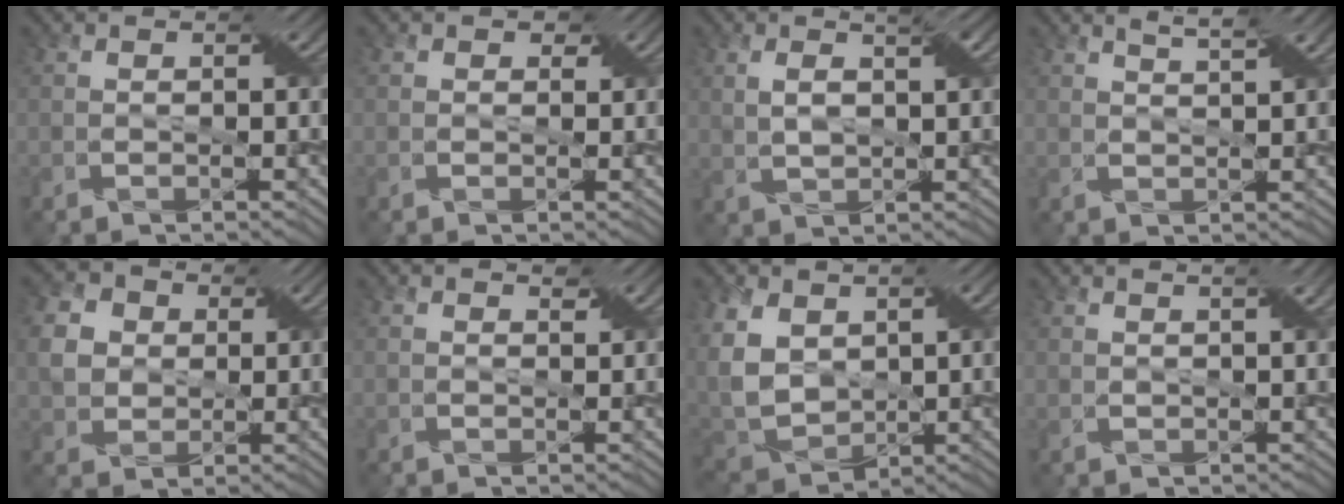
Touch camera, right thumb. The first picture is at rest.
{"total": 1.1, "force": [0.7, 0.9, 0.3], "torque": [-0.003, -0.002, 0.005]}
{"total": 4.2, "force": [1.7, 1.5, 3.6], "torque": [-0.080, 0.001, 0.034]}
{"total": 2.6, "force": [2.0, 0.2, 1.7], "torque": [-0.028, 0.002, 0.036]}
{"total": 6.3, "force": [1.6, 5.3, 3.0], "torque": [-0.088, 0.007, 0.020]}
{"total": 0.6, "force": [0.6, 0.1, 0.1], "torque": [-0.005, 0.000, 0.011]}
{"total": 10.0, "force": [3.2, 6.9, 6.5], "torque": [-0.189, 0.001, 0.066]}
{"total": 2.3, "force": [1.7, 0.3, 1.6], "torque": [-0.022, 0.002, 0.020]}